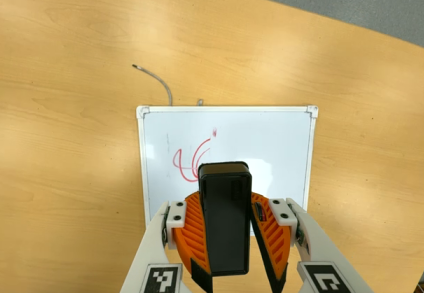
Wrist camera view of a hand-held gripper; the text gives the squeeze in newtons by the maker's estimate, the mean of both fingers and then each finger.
{"total": 9.6, "left": 10.4, "right": 8.7}